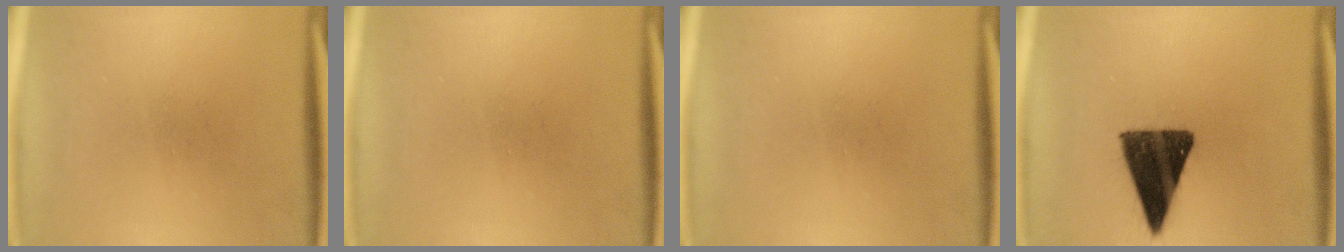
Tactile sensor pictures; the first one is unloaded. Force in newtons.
{"total": 0.0}
{"total": 0.0}
{"total": 13.5}